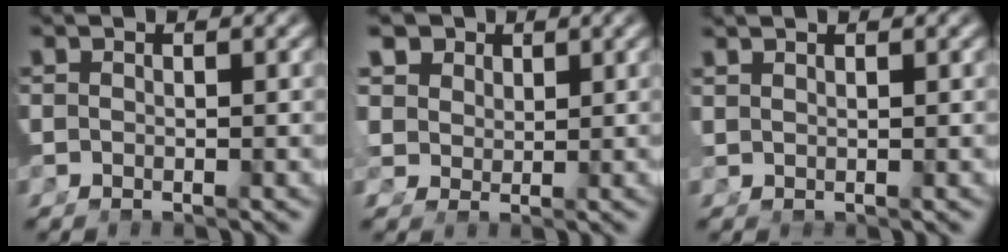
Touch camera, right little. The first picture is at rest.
{"total": 4.6, "force": [2.3, 3.3, 2.3], "torque": [-0.055, -0.010, 0.049]}
{"total": 1.6, "force": [1.3, -0.8, 0.3], "torque": [0.011, 0.007, 0.029]}